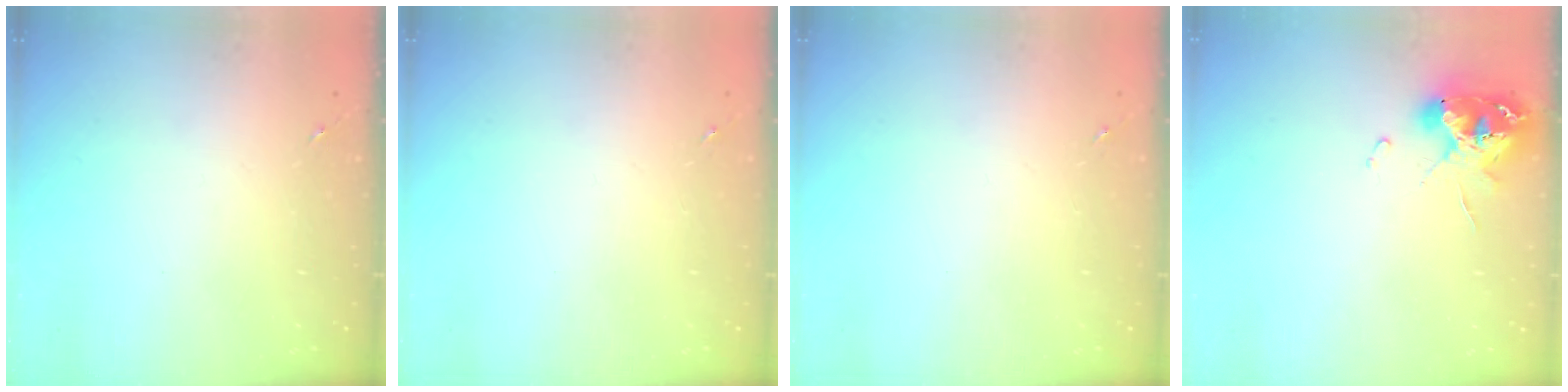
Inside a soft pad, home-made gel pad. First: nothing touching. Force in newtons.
{"total": 0.0}
{"total": 0.0}
{"total": 11.1, "press": 11.0, "slide": 1.2}